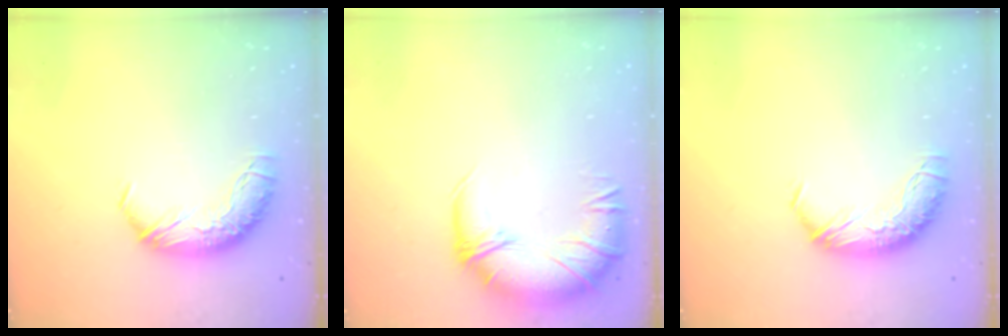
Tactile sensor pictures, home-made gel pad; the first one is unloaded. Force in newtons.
{"total": 2.7, "press": 0.8, "slide": 2.6}
{"total": 0.0}